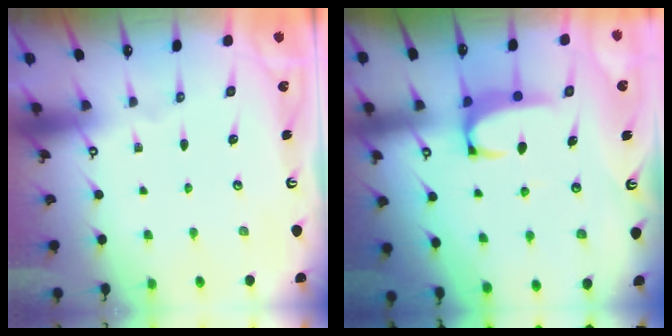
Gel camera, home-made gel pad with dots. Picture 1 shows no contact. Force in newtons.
{"total": 2.0, "press": 2.0, "slide": 0.3}